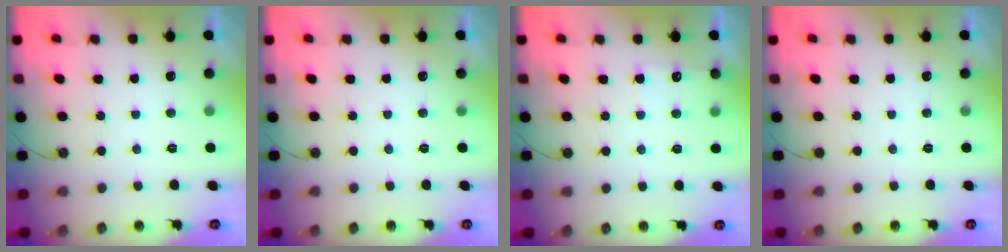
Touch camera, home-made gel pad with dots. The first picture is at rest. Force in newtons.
{"total": 0.0}
{"total": 4.7, "press": 4.7, "slide": 0.6}
{"total": 0.0}